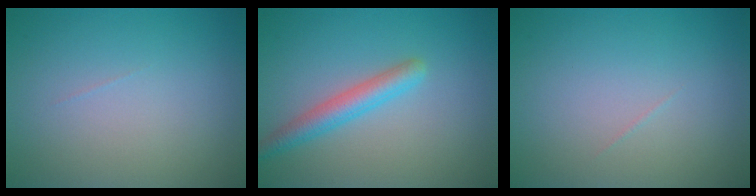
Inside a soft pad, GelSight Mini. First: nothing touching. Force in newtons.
{"total": 2.9, "press": 2.9, "slide": 0.1}
{"total": 0.0}